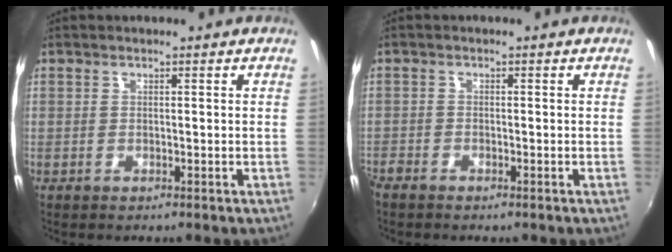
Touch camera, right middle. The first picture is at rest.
{"total": 2.6, "force": [-2.2, 1.1, 0.7], "torque": [-0.020, -0.010, -0.042]}